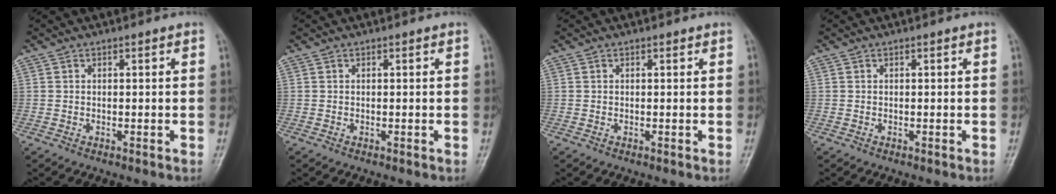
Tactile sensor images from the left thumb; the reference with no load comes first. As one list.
[{"total": 0.0}, {"total": 0.0}, {"total": 0.0}]